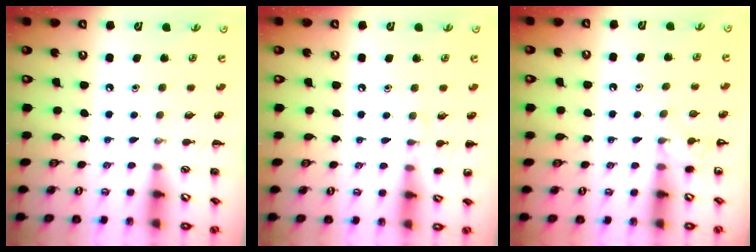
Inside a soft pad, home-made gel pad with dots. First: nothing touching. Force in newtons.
{"total": 5.6, "press": 5.3, "slide": 1.8}
{"total": 5.8, "press": 5.7, "slide": 1.3}